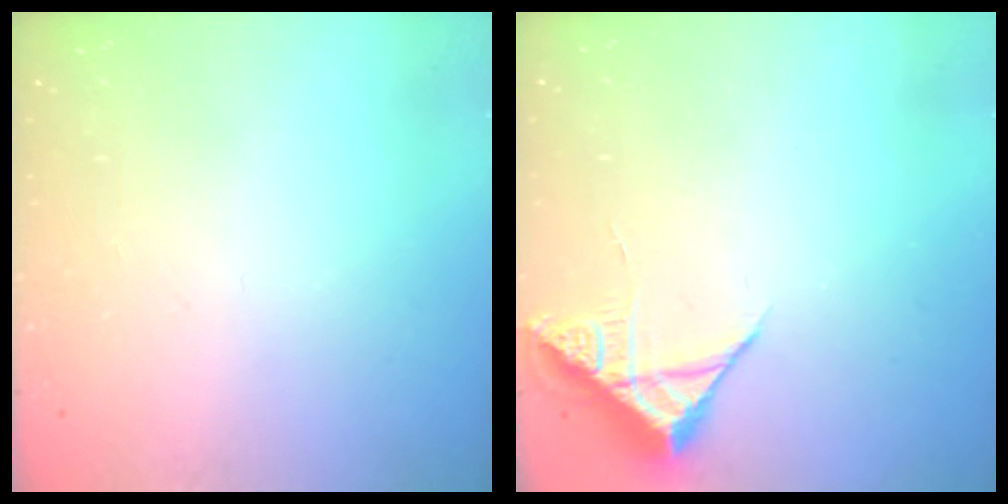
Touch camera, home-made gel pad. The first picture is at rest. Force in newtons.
{"total": 7.1, "press": 7.1, "slide": 0.3}